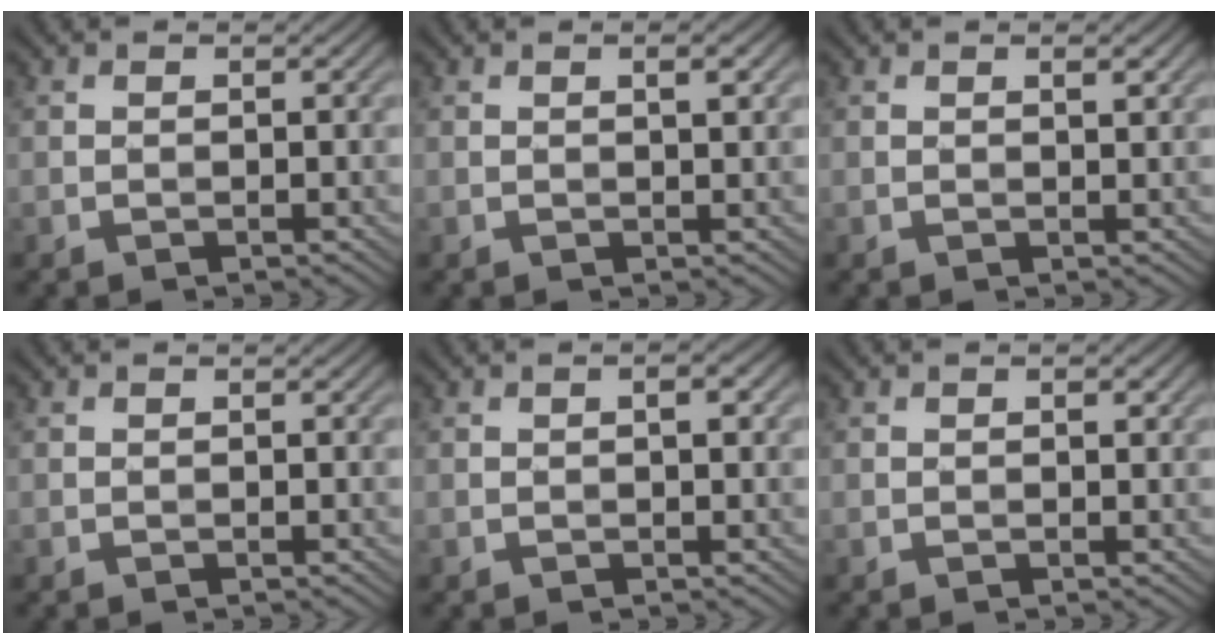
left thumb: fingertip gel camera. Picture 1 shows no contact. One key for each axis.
{"total": 1.5, "fx": 0.6, "fy": 0.3, "fz": 1.3, "tx": -0.021, "ty": 0.000, "tz": 0.009}
{"total": 1.1, "fx": 0.6, "fy": 0.2, "fz": 0.9, "tx": -0.015, "ty": -0.001, "tz": 0.011}
{"total": 0.0}
{"total": 1.5, "fx": 0.2, "fy": 0.5, "fz": 1.4, "tx": -0.020, "ty": 0.002, "tz": 0.002}
{"total": 0.9, "fx": 0.4, "fy": 0.4, "fz": 0.7, "tx": -0.008, "ty": 0.000, "tz": 0.005}